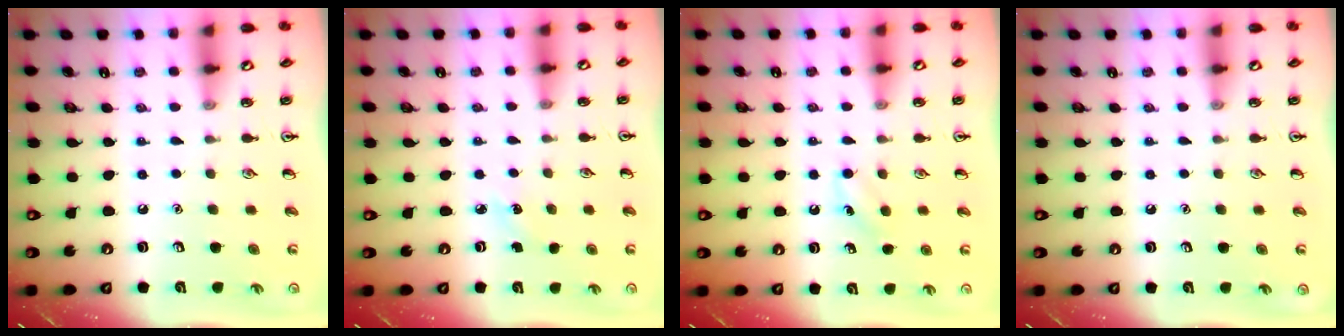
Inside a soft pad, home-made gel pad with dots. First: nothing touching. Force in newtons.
{"total": 2.8, "press": 2.6, "slide": 1.0}
{"total": 5.7, "press": 5.6, "slide": 1.4}
{"total": 0.0}